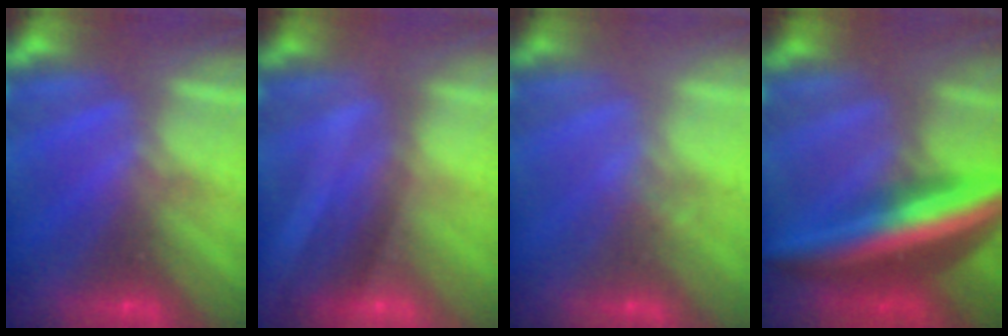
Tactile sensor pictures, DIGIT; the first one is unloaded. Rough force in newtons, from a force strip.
{"total": 2.0}
{"total": 2.2}
{"total": 8.6}